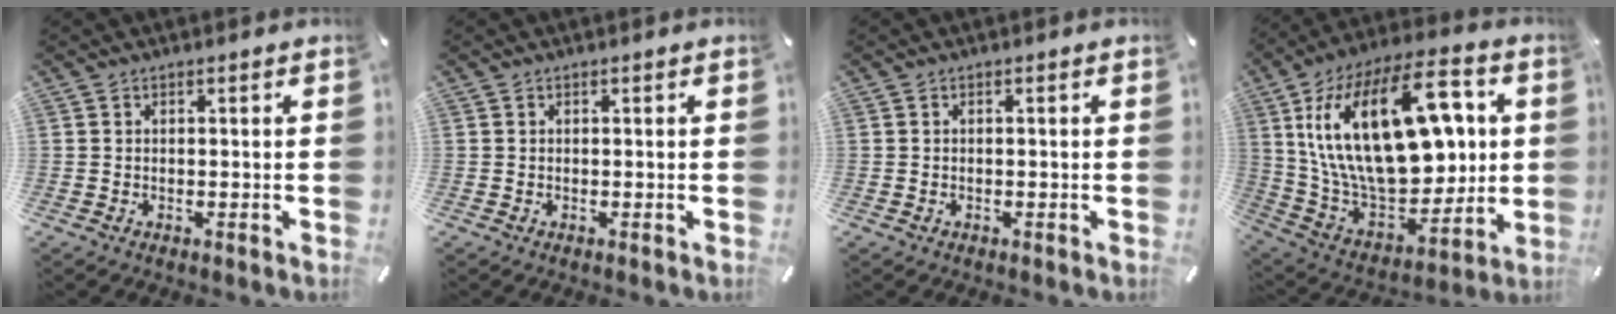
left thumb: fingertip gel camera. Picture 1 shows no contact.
{"total": 0.0}
{"total": 0.0}
{"total": 31.0, "force": [7.6, 17.5, 24.4], "torque": [-0.470, -0.036, 0.132]}